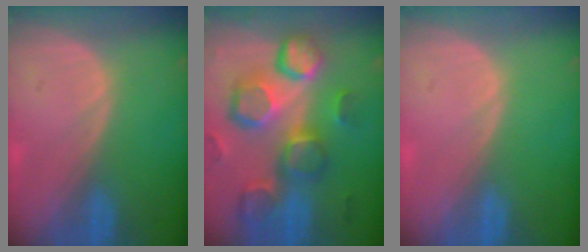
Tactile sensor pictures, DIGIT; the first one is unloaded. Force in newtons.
{"total": 13.0, "press": 11.4, "slide": 6.3}
{"total": 0.0}